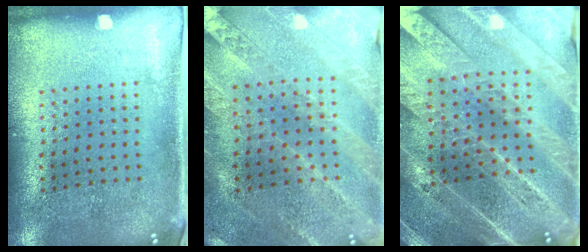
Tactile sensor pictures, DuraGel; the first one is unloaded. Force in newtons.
{"total": 1.0, "press": 1.0, "slide": 0.3}
{"total": 4.9, "press": 4.3, "slide": 2.3}